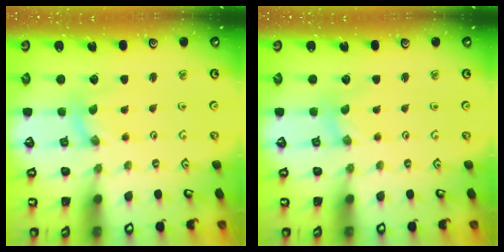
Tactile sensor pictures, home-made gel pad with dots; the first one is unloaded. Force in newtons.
{"total": 0.0}